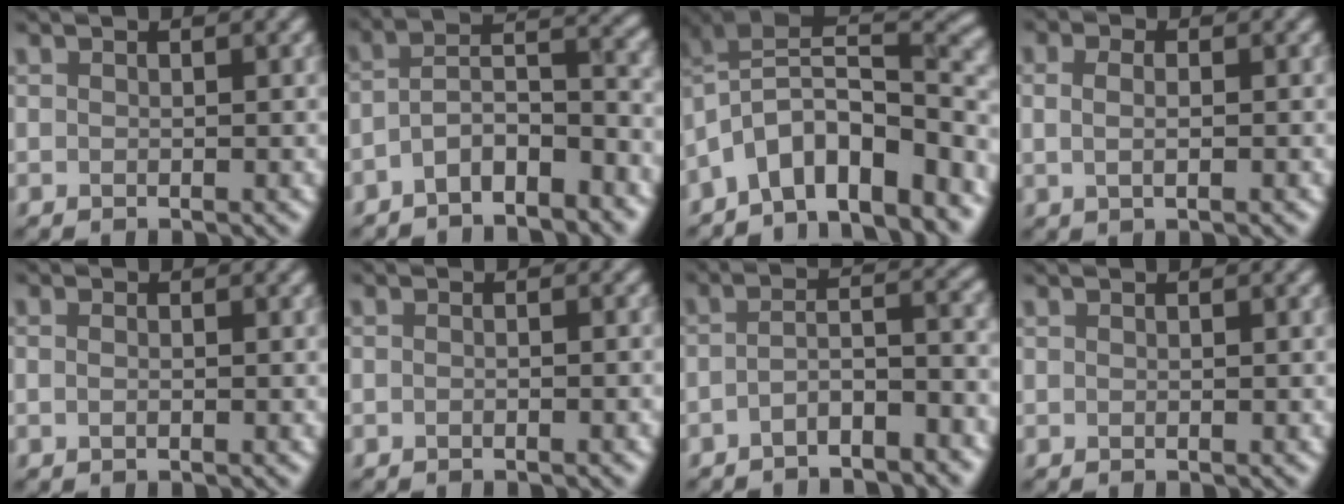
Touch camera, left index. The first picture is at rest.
{"total": 5.7, "force": [-3.2, 2.1, 4.2], "torque": [-0.072, 0.009, -0.064]}
{"total": 10.7, "force": [-5.7, 4.8, 7.7], "torque": [-0.121, 0.015, -0.100]}
{"total": 3.2, "force": [0.9, 1.8, 2.4], "torque": [-0.025, 0.014, -0.010]}
{"total": 1.3, "force": [0.1, 0.8, 1.0], "torque": [-0.011, -0.002, -0.014]}
{"total": 1.3, "force": [-0.6, 0.5, 1.1], "torque": [-0.012, 0.001, -0.014]}
{"total": 4.5, "force": [-2.7, 1.4, 3.3], "torque": [-0.054, 0.008, -0.050]}
{"total": 0.0}